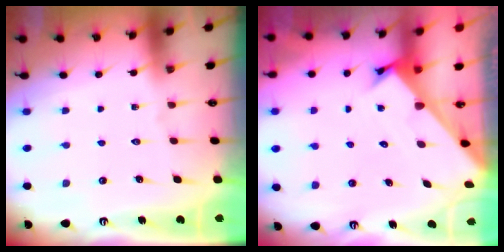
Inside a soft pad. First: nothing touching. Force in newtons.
{"total": 2.5, "press": 2.5, "slide": 0.2}